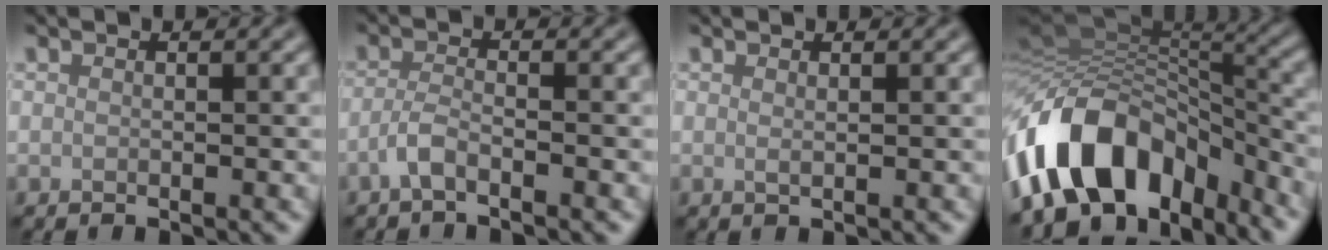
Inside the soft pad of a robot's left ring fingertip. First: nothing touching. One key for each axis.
{"total": 1.8, "fx": -1.2, "fy": 0.4, "fz": 1.4, "tx": -0.029, "ty": 0.002, "tz": -0.031}
{"total": 0.6, "fx": 0.3, "fy": 0.1, "fz": 0.5, "tx": -0.006, "ty": -0.001, "tz": 0.005}
{"total": 12.4, "fx": -7.3, "fy": 7.5, "fz": 6.7, "tx": -0.126, "ty": 0.025, "tz": -0.134}